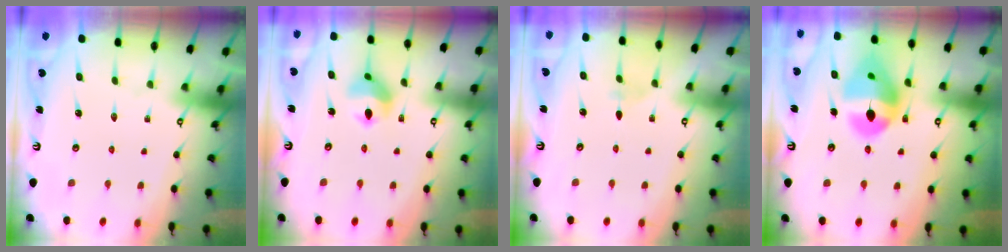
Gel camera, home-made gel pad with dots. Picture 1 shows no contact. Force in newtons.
{"total": 10.2, "press": 10.0, "slide": 2.0}
{"total": 1.6, "press": 1.6, "slide": 0.4}
{"total": 15.4, "press": 15.3, "slide": 2.1}